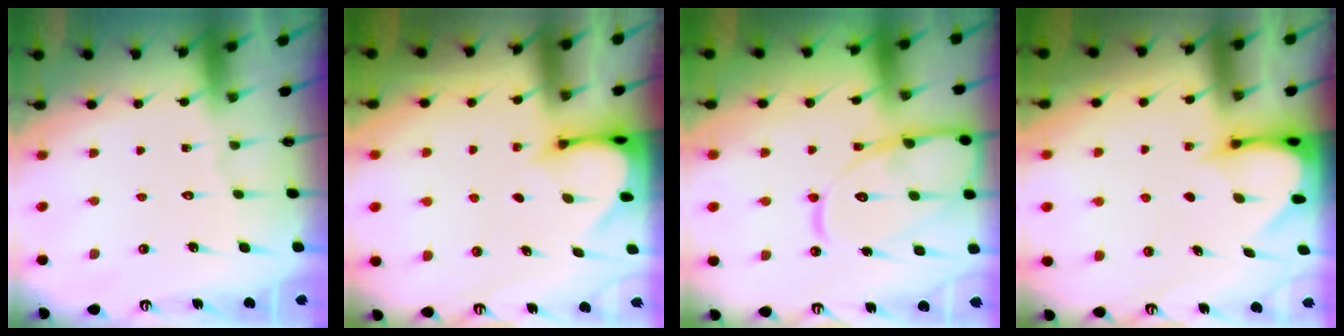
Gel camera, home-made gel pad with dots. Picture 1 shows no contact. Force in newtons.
{"total": 3.4, "press": 3.4, "slide": 0.3}
{"total": 16.4, "press": 16.3, "slide": 1.8}
{"total": 3.3, "press": 3.3, "slide": 0.3}